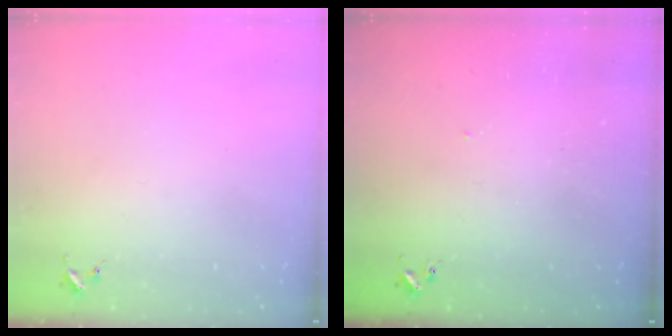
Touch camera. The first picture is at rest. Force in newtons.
{"total": 2.7, "press": 2.7, "slide": 0.1}